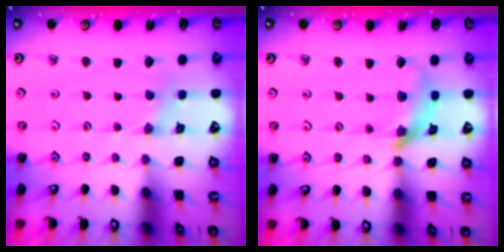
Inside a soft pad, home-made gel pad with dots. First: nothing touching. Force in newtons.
{"total": 10.7, "press": 10.7, "slide": 1.0}